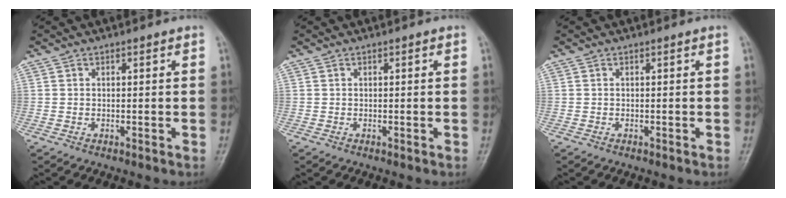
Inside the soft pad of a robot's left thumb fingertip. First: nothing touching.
{"total": 0.0}
{"total": 0.0}